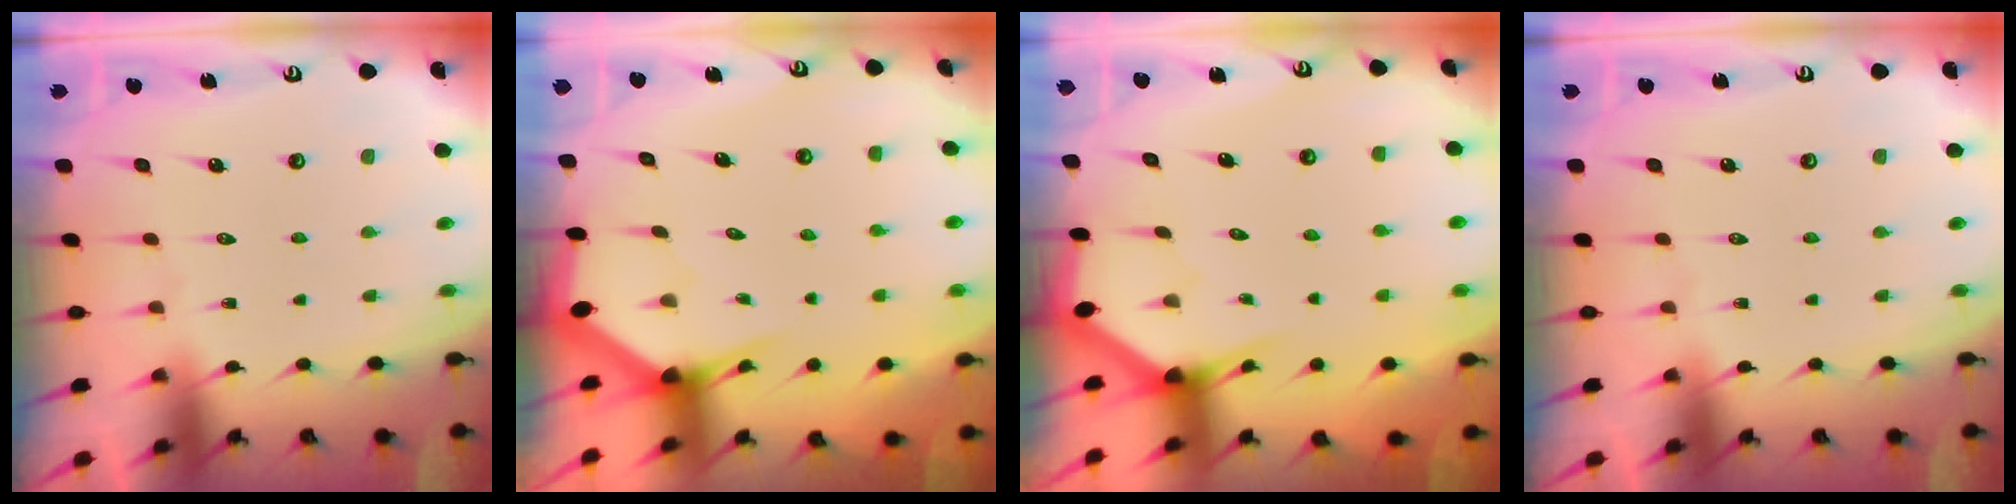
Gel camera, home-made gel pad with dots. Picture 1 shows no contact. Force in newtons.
{"total": 3.0, "press": 3.0, "slide": 0.0}
{"total": 3.2, "press": 3.2, "slide": 0.2}
{"total": 0.0}